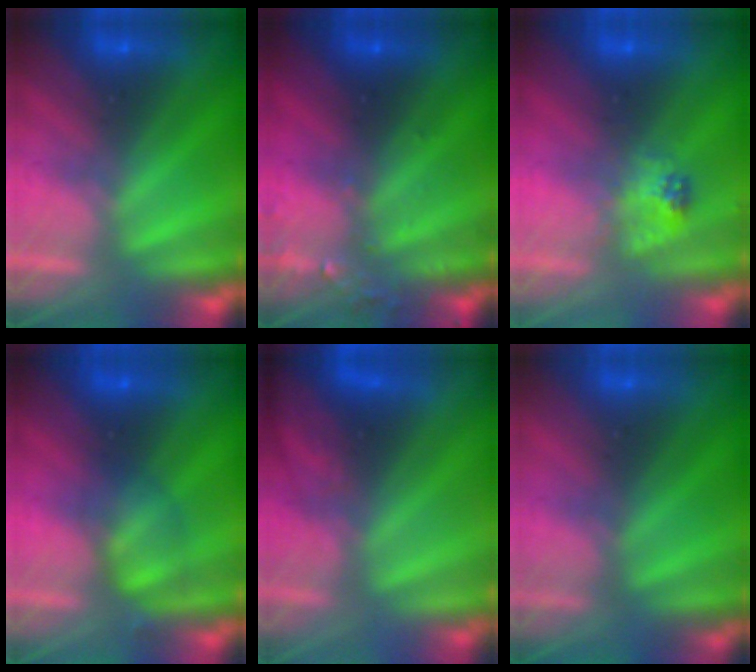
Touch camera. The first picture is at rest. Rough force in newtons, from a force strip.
{"total": 3.3}
{"total": 2.3}
{"total": 2.4}
{"total": 3.7}
{"total": 2.4}